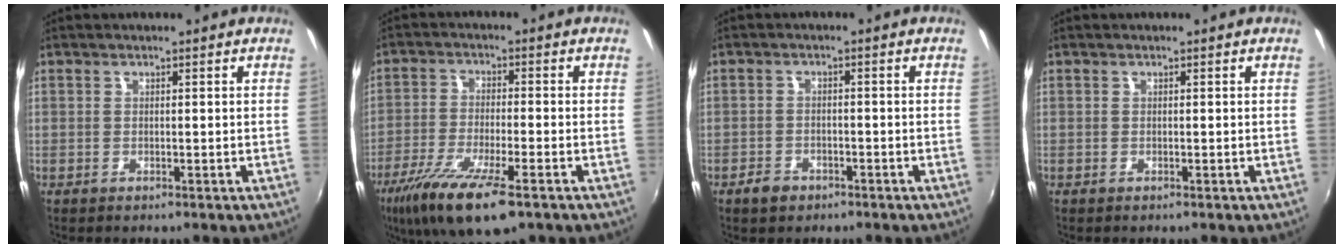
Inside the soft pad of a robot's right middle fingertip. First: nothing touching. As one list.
[{"total": 13.2, "force": [-8.2, 2.9, 10.0], "torque": [-0.209, -0.044, -0.152]}, {"total": 3.2, "force": [-2.2, 2.0, 1.0], "torque": [-0.030, 0.003, -0.037]}, {"total": 0.0}]